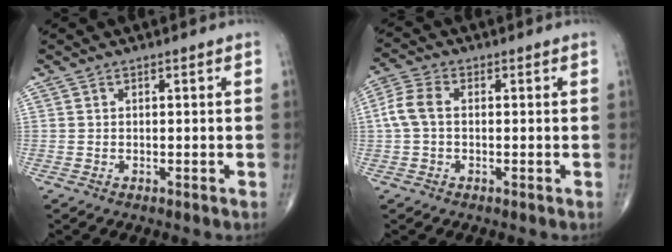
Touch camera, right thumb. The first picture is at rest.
{"total": 5.4, "force": [0.1, 3.4, 4.1], "torque": [-0.100, 0.017, -0.004]}